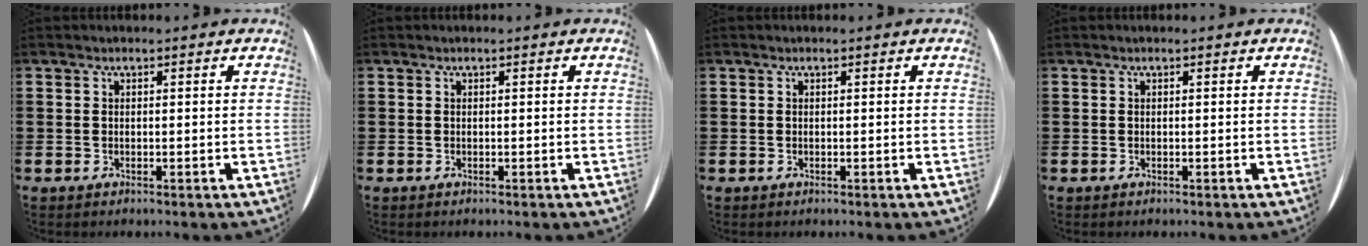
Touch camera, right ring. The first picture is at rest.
{"total": 0.0}
{"total": 0.0}
{"total": 0.0}